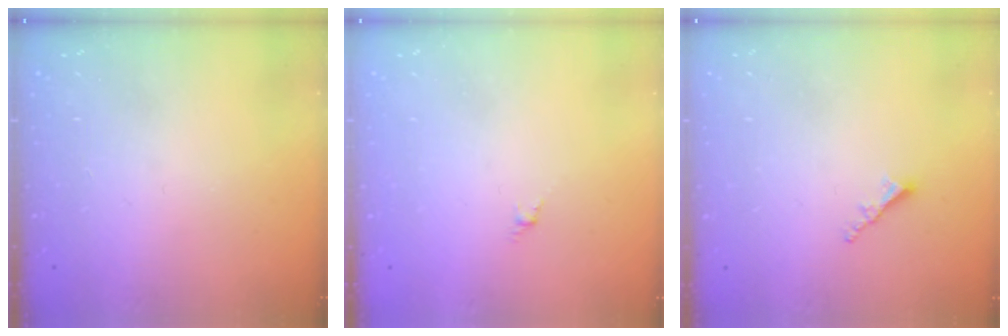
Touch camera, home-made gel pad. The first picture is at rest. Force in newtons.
{"total": 1.1, "press": 1.0, "slide": 0.5}
{"total": 2.0, "press": 2.0, "slide": 0.5}